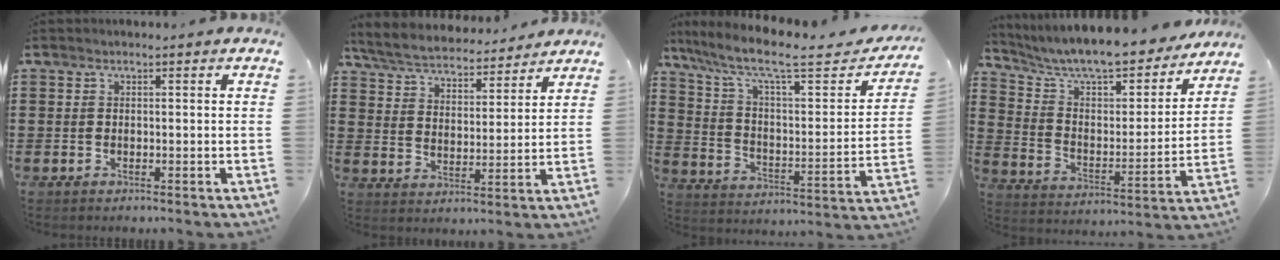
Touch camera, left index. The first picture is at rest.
{"total": 5.4, "force": [5.3, 0.5, 1.1], "torque": [-0.048, -0.032, 0.089]}
{"total": 10.0, "force": [7.3, 1.9, 6.5], "torque": [-0.146, -0.045, 0.117]}
{"total": 9.2, "force": [8.4, 1.1, 3.7], "torque": [-0.109, -0.060, 0.142]}